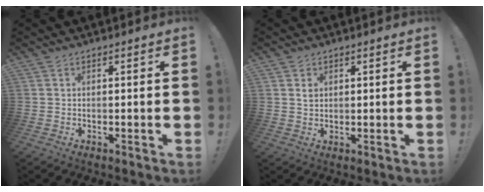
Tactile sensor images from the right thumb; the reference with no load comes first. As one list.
[{"total": 1.8, "force": [0.7, 1.4, 0.7], "torque": [-0.009, -0.001, 0.011]}]